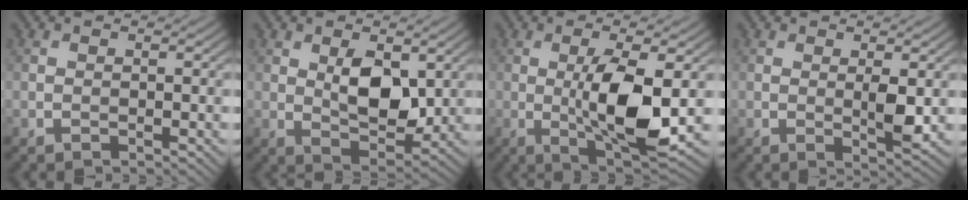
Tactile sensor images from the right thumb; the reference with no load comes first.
{"total": 6.7, "force": [1.6, 3.6, 5.5], "torque": [-0.097, -0.009, 0.035]}
{"total": 9.4, "force": [-0.3, 2.6, 9.1], "torque": [-0.165, -0.004, -0.001]}
{"total": 2.8, "force": [0.4, 0.6, 2.7], "torque": [-0.053, -0.008, 0.011]}